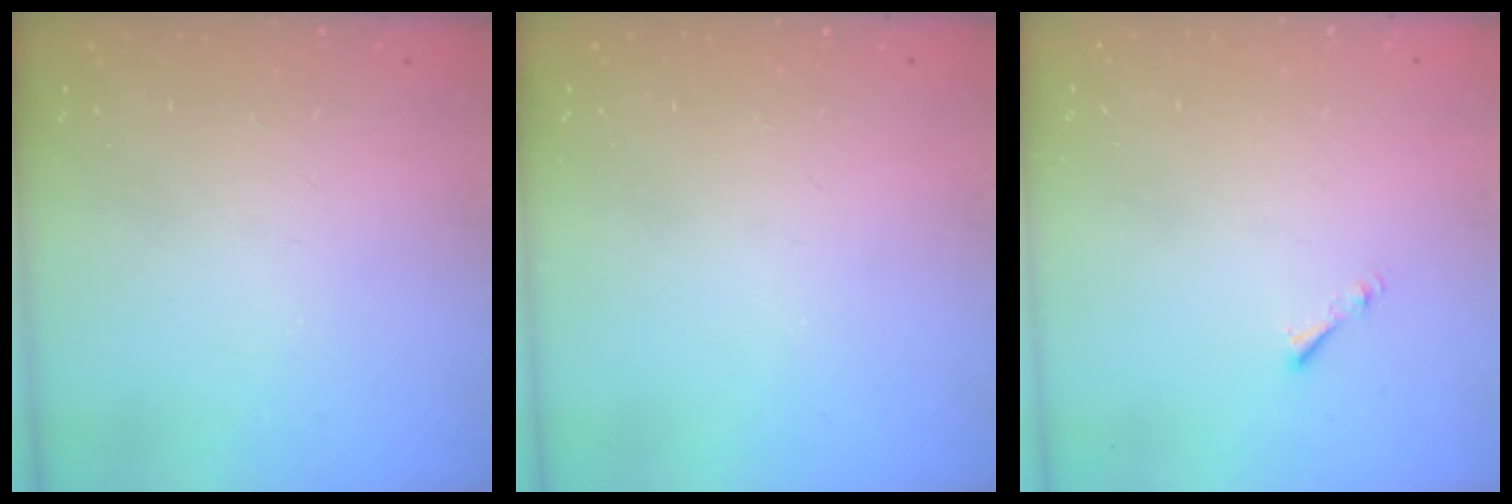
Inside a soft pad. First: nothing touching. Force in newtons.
{"total": 0.0}
{"total": 0.8, "press": 0.7, "slide": 0.3}